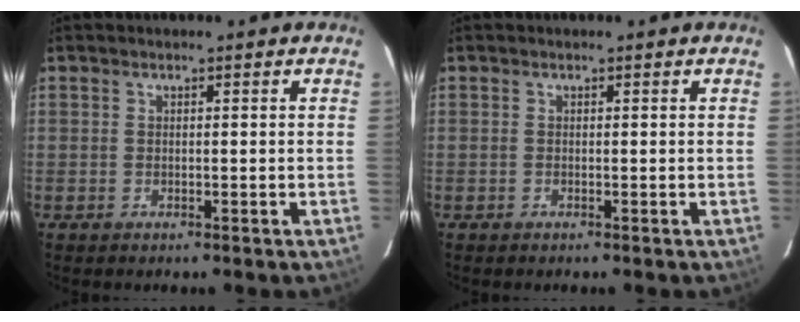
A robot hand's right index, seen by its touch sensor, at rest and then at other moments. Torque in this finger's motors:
{"motor_torque": [0.15, 0.11, 0.04, 0.01]}